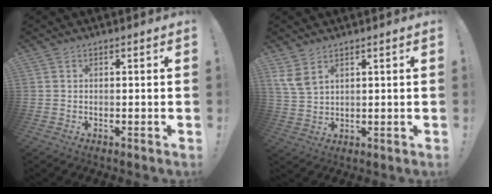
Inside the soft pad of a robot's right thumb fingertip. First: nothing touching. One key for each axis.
{"total": 5.7, "fx": 3.6, "fy": 2.7, "fz": 3.5, "tx": -0.080, "ty": -0.015, "tz": 0.070}